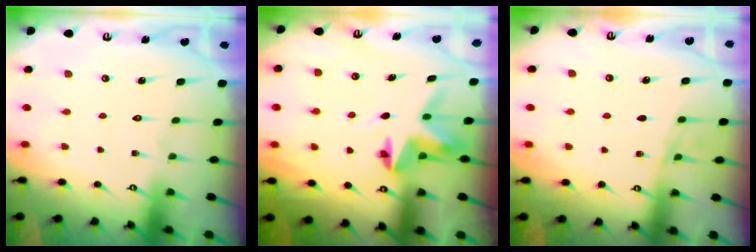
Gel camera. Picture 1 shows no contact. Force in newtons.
{"total": 4.9, "press": 4.9, "slide": 0.3}
{"total": 3.9, "press": 3.9, "slide": 0.4}